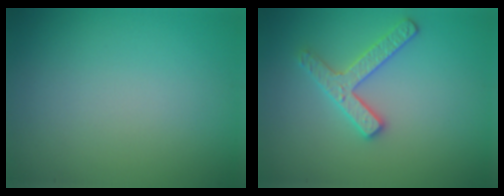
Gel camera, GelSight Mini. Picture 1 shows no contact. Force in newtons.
{"total": 2.6, "press": 2.6, "slide": 0.4}